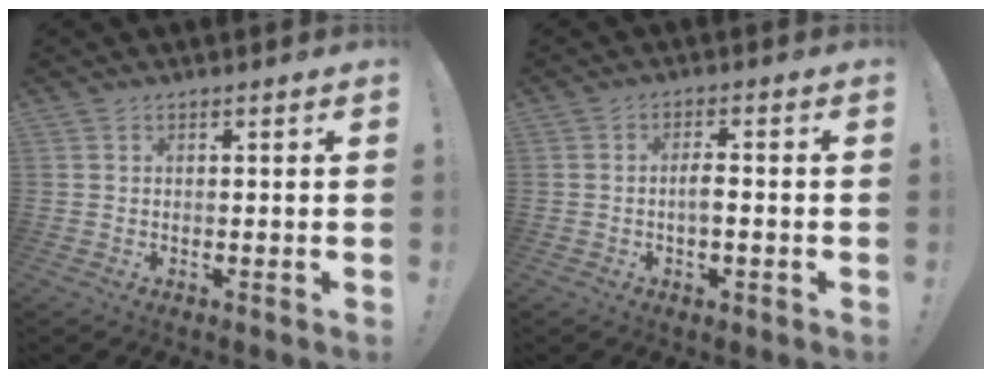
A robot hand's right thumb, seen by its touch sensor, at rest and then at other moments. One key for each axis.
{"total": 3.7, "fx": -0.7, "fy": 1.4, "fz": 3.3, "tx": -0.068, "ty": 0.002, "tz": -0.015}